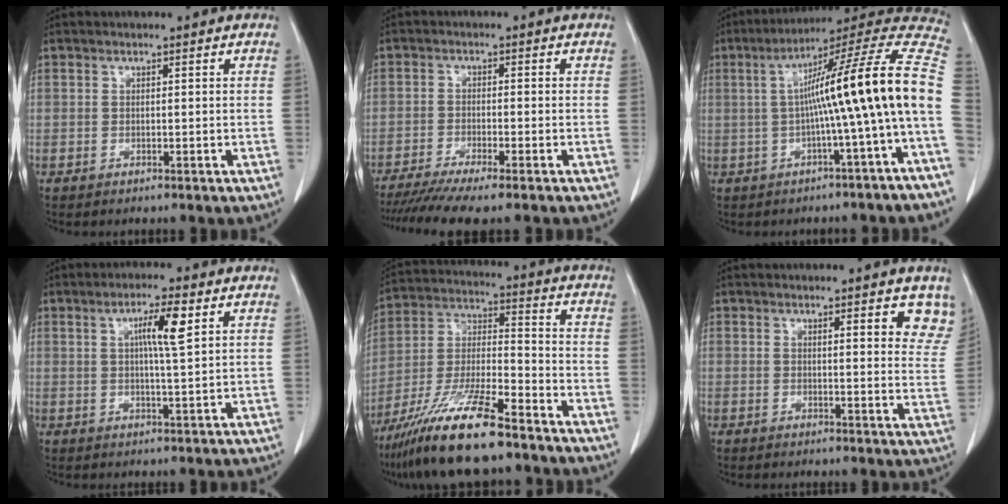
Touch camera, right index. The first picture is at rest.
{"total": 9.4, "force": [-7.8, -0.3, 5.3], "torque": [-0.071, -0.021, -0.122]}
{"total": 18.3, "force": [-1.4, -1.3, 18.2], "torque": [-0.242, 0.040, -0.028]}
{"total": 5.7, "force": [2.0, 0.0, 5.3], "torque": [-0.091, 0.001, 0.033]}
{"total": 16.2, "force": [-11.8, 1.9, 10.9], "torque": [-0.229, -0.026, -0.219]}
{"total": 8.4, "force": [6.3, 1.6, 5.2], "torque": [-0.050, -0.018, 0.056]}